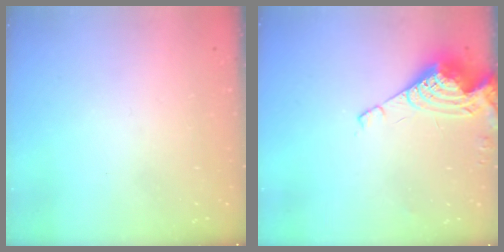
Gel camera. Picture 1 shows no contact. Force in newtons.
{"total": 9.8, "press": 9.7, "slide": 1.2}